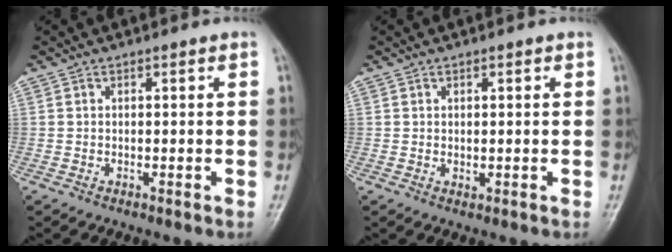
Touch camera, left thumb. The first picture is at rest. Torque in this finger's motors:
{"motor_torque": [-0.14, -0.05, -0.06, 0.18, 0.00]}